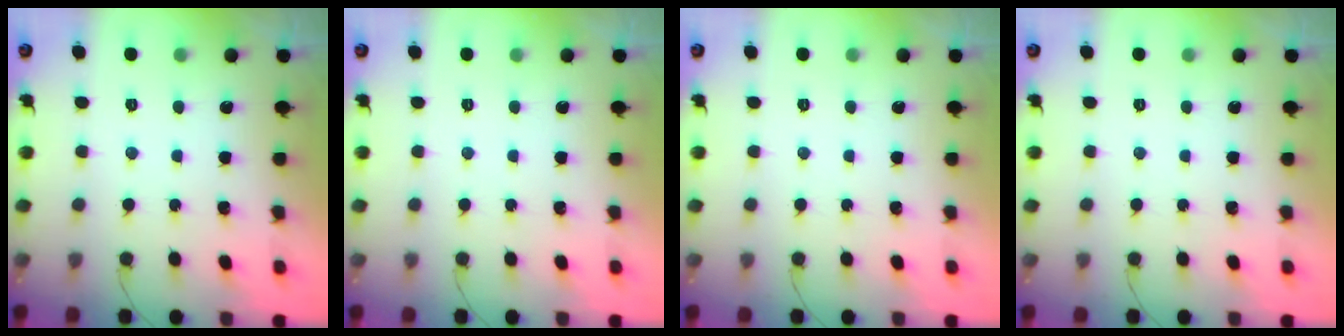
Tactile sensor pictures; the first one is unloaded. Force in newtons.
{"total": 0.0}
{"total": 0.0}
{"total": 0.0}